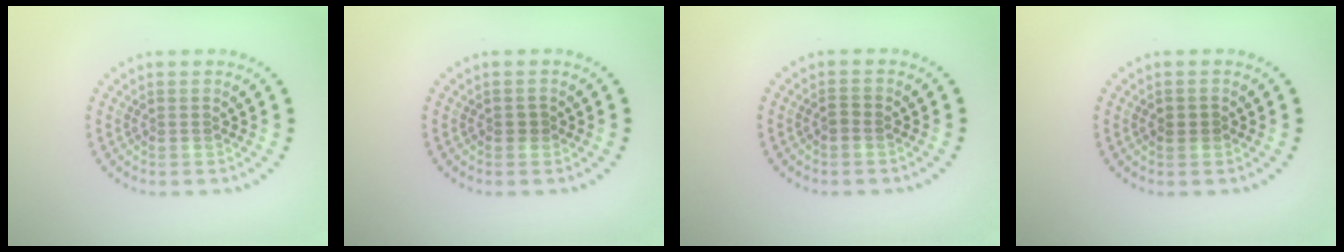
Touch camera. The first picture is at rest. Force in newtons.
{"total": 0.8, "press": 0.8, "slide": 0.1}
{"total": 0.8, "press": 0.8, "slide": 0.3}
{"total": 1.1, "press": 1.1, "slide": 0.2}